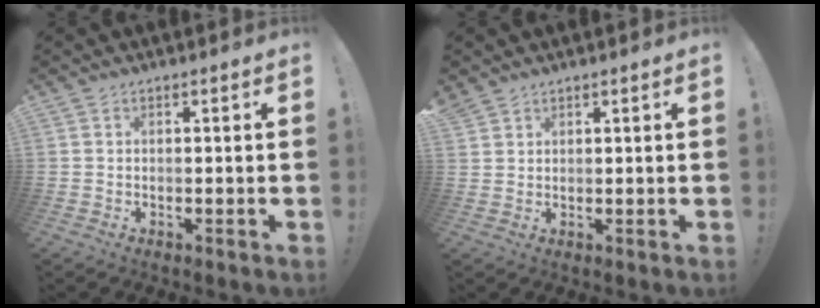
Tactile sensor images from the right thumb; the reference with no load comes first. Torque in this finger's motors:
{"motor_torque": [0.06, 0.06, 0.47, 0.32, 0.14]}